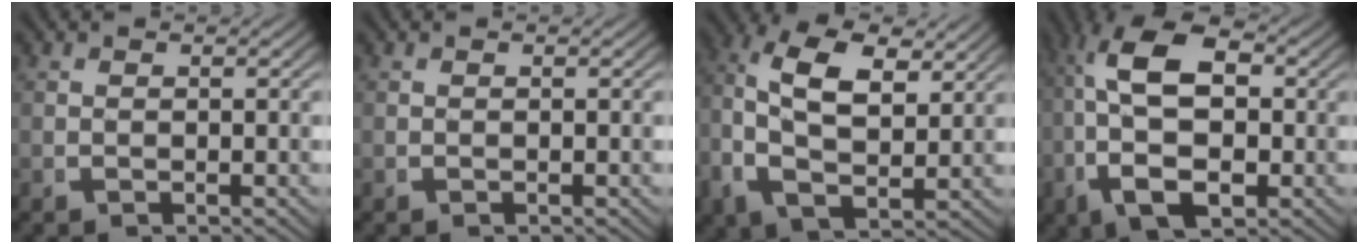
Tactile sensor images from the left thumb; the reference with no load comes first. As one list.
[{"total": 0.0}, {"total": 9.1, "force": [1.9, 5.8, 6.7], "torque": [-0.159, -0.029, 0.045]}, {"total": 11.3, "force": [0.2, 6.8, 9.0], "torque": [-0.194, -0.030, 0.016]}]